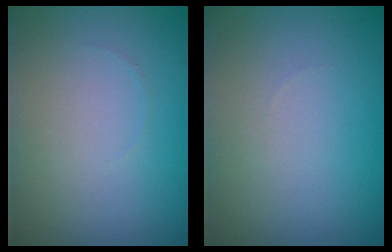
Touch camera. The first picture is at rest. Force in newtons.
{"total": 0.0}